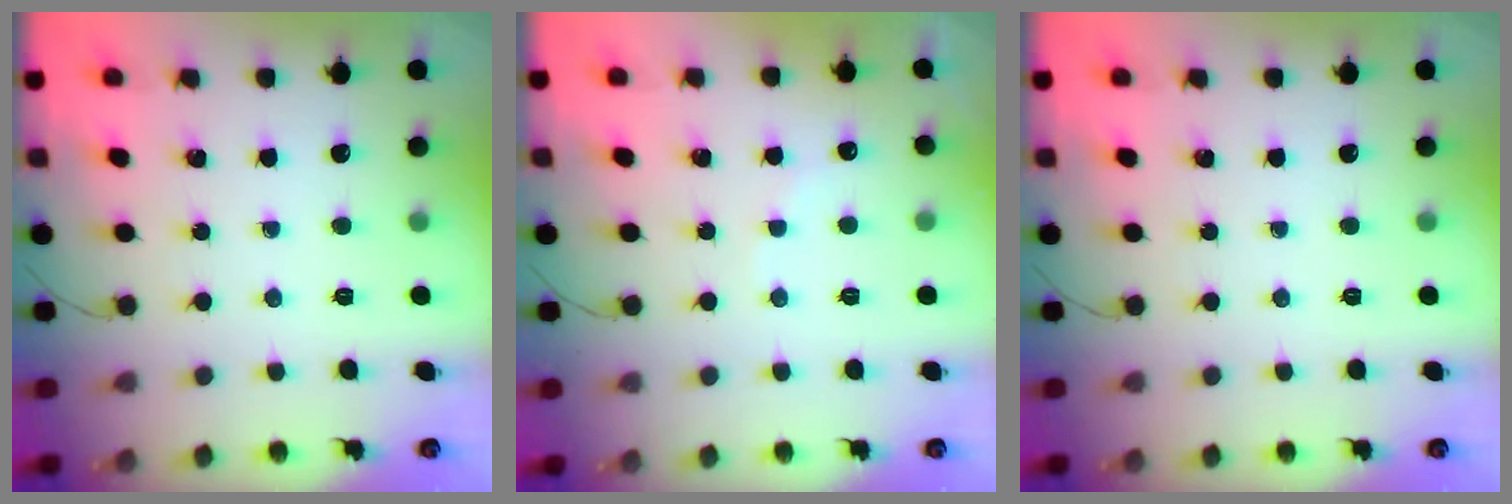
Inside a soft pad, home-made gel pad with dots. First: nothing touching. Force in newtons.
{"total": 5.7, "press": 5.6, "slide": 0.9}
{"total": 0.0}